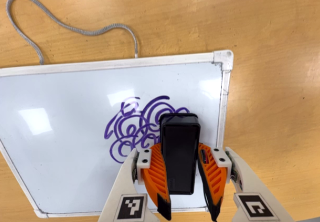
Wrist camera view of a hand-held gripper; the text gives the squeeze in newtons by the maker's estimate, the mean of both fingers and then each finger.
{"total": 13.9, "left": 13.9, "right": 14.0}